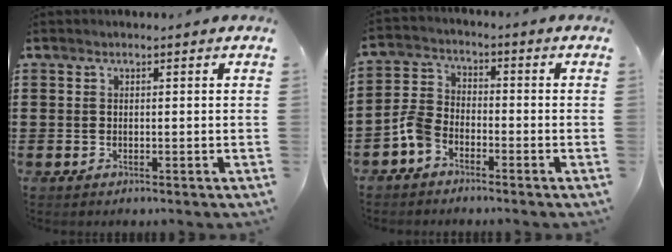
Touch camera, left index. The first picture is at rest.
{"total": 4.8, "force": [-3.2, 2.7, 2.3], "torque": [-0.068, 0.003, -0.068]}